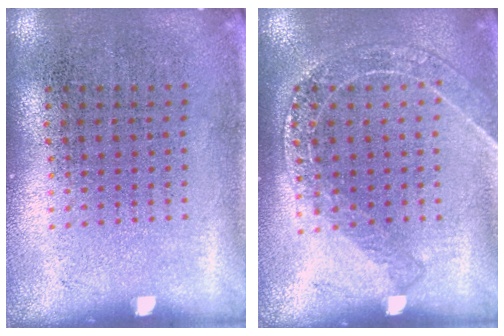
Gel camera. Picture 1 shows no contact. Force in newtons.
{"total": 1.4, "press": 1.4, "slide": 0.3}